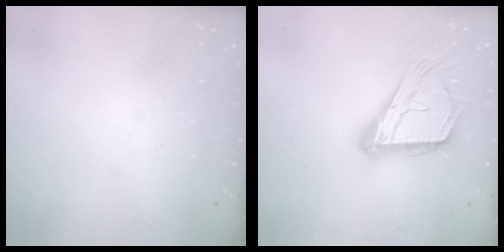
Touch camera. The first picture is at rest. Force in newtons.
{"total": 19.0, "press": 18.8, "slide": 3.0}